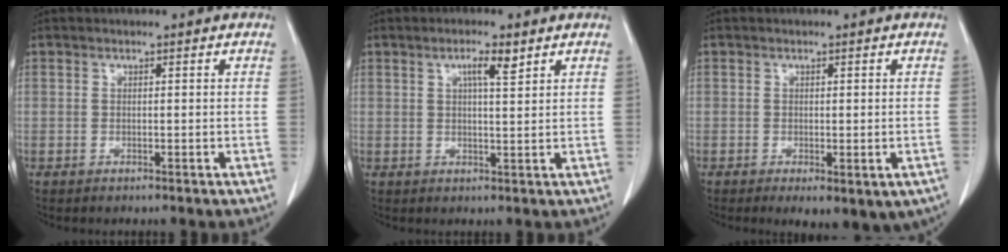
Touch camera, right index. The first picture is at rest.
{"total": 3.5, "force": [1.9, 0.4, 2.9], "torque": [-0.050, 0.000, 0.030]}
{"total": 7.4, "force": [-3.9, 2.8, 5.6], "torque": [-0.060, -0.005, -0.048]}